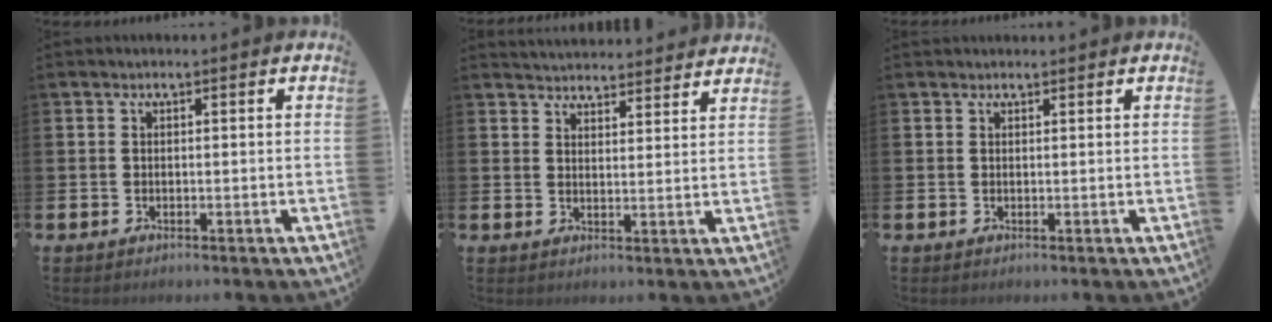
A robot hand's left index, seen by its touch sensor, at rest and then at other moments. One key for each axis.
{"total": 4.3, "fx": 4.3, "fy": 0.4, "fz": -0.3, "tx": -0.004, "ty": -0.030, "tz": 0.077}
{"total": 0.5, "fx": 0.5, "fy": 0.1, "fz": 0.0, "tx": 0.011, "ty": -0.004, "tz": 0.007}